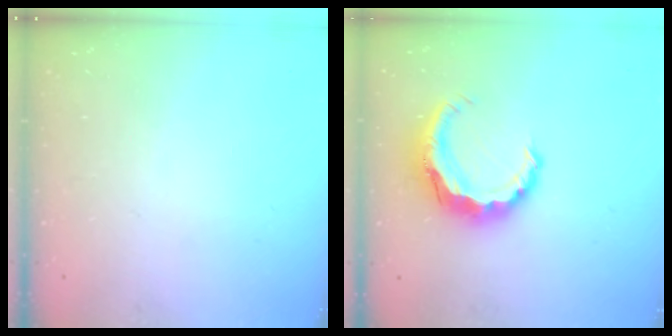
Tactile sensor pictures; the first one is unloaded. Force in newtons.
{"total": 8.5, "press": 8.4, "slide": 1.0}